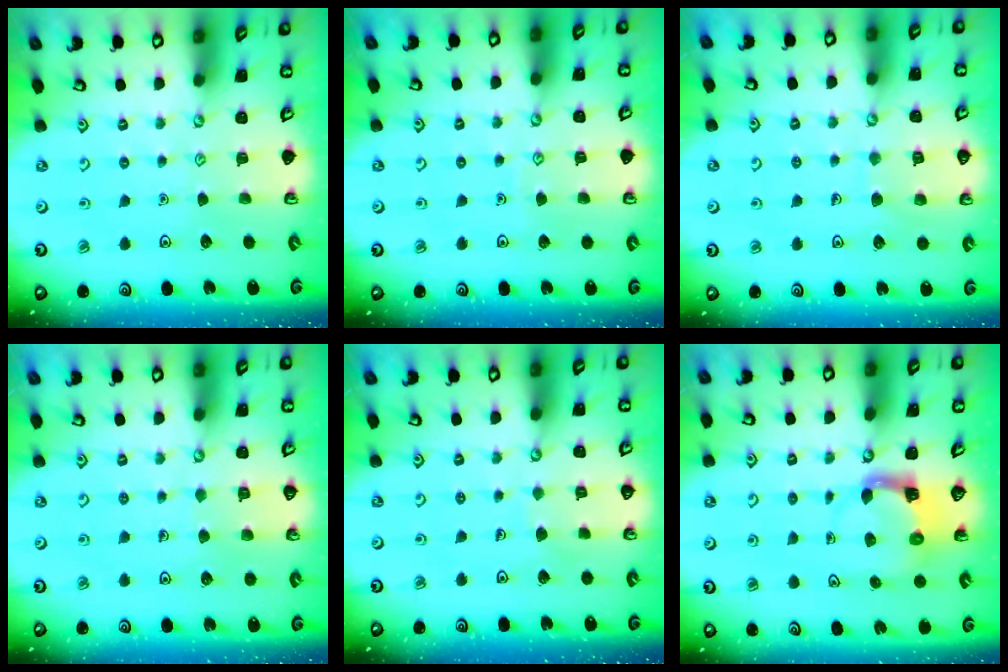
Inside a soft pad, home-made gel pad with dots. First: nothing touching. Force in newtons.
{"total": 3.5, "press": 3.5, "slide": 0.3}
{"total": 5.7, "press": 5.7, "slide": 0.5}
{"total": 5.3, "press": 5.3, "slide": 0.4}
{"total": 4.0, "press": 4.0, "slide": 0.2}
{"total": 3.6, "press": 3.6, "slide": 0.4}